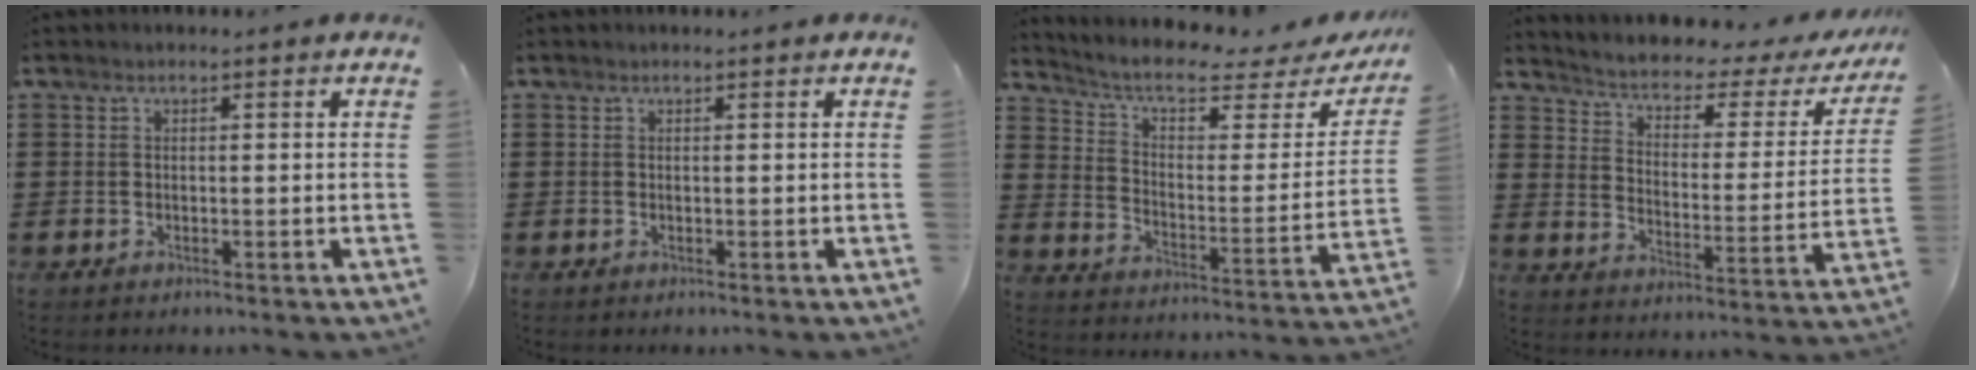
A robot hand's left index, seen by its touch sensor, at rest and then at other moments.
{"total": 0.0}
{"total": 5.9, "force": [4.4, 1.7, 3.5], "torque": [-0.092, -0.030, 0.071]}
{"total": 2.5, "force": [1.5, 0.9, 1.7], "torque": [-0.048, -0.021, 0.013]}